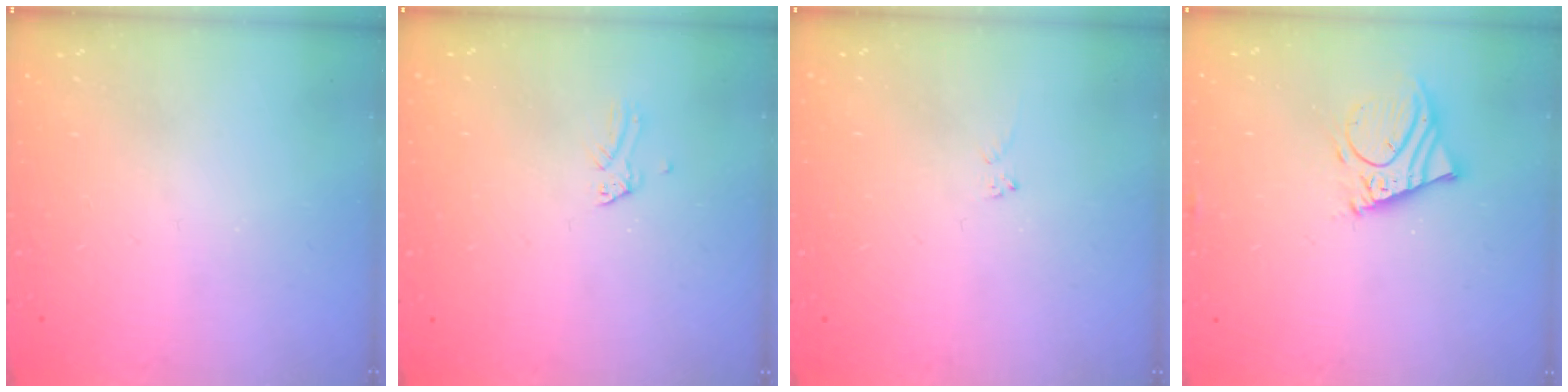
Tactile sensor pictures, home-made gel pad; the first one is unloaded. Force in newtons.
{"total": 0.0}
{"total": 3.3, "press": 3.3, "slide": 0.0}
{"total": 10.8, "press": 10.7, "slide": 1.7}